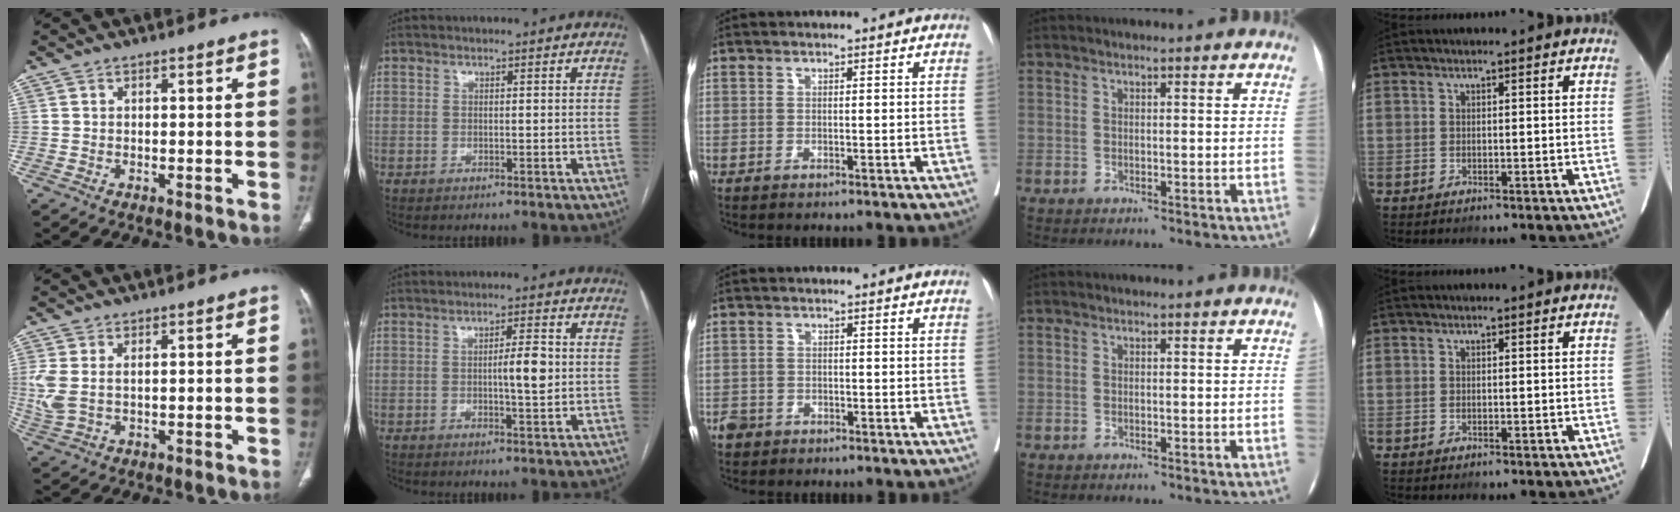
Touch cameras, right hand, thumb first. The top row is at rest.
{"thumb": {"total": 5.6, "force": [0.9, 3.2, 4.6], "torque": [-0.127, 0.006, 0.031]}, "index": {"total": 4.2, "force": [-0.1, 0.5, 4.2], "torque": [-0.064, 0.001, -0.002]}, "middle": {"total": 1.9, "force": [-1.4, 1.2, 0.1], "torque": [-0.008, 0.004, -0.026]}}